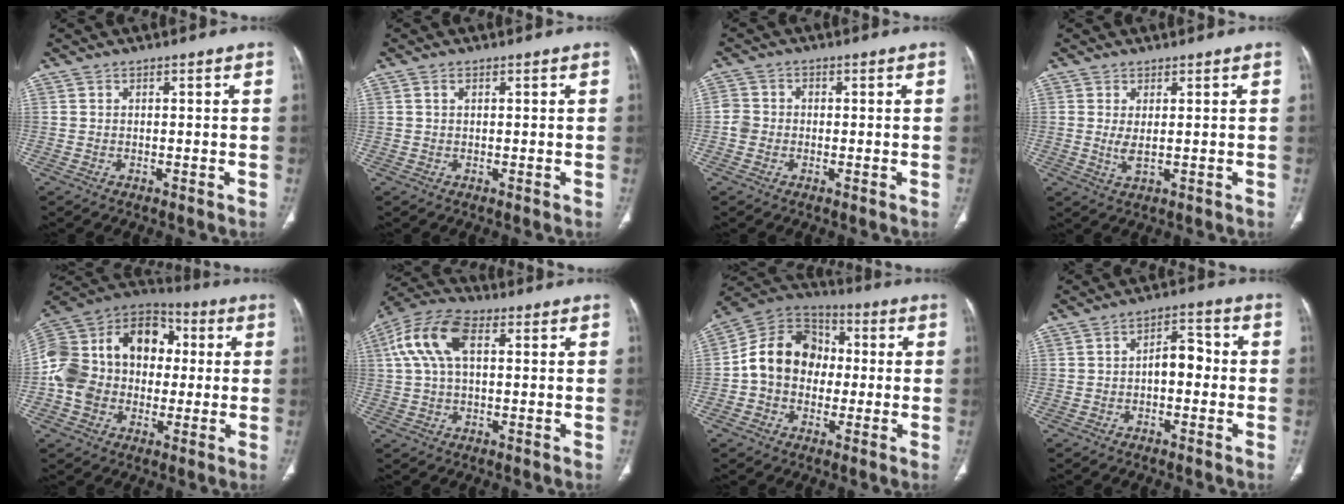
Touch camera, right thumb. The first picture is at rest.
{"total": 0.9, "force": [0.4, 0.6, 0.6], "torque": [-0.014, 0.004, 0.007]}
{"total": 3.1, "force": [-0.7, 2.9, 1.1], "torque": [-0.011, 0.010, -0.018]}
{"total": 2.7, "force": [0.4, 0.9, 2.5], "torque": [-0.054, -0.011, 0.015]}
{"total": 24.2, "force": [0.5, 18.6, 15.4], "torque": [-0.294, 0.052, 0.007]}
{"total": 11.5, "force": [2.9, 6.3, 9.2], "torque": [-0.199, 0.031, 0.050]}
{"total": 14.1, "force": [-0.3, 11.4, 8.2], "torque": [-0.113, 0.037, -0.017]}
{"total": 5.7, "force": [-0.7, 3.4, 4.6], "torque": [-0.053, 0.025, -0.019]}